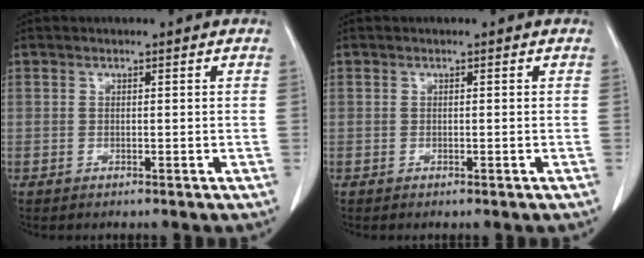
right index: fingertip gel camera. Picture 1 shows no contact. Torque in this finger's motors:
{"motor_torque": [-0.05, 0.02, 0.01, 0.02]}